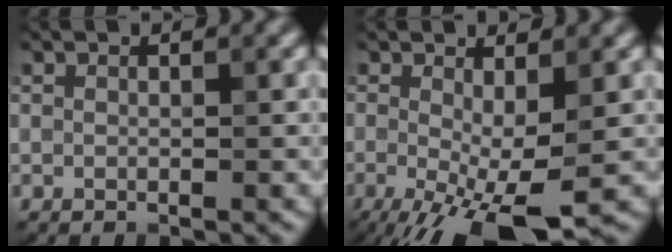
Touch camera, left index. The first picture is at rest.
{"total": 7.5, "force": [-2.7, 2.0, 6.7], "torque": [-0.132, -0.018, -0.041]}